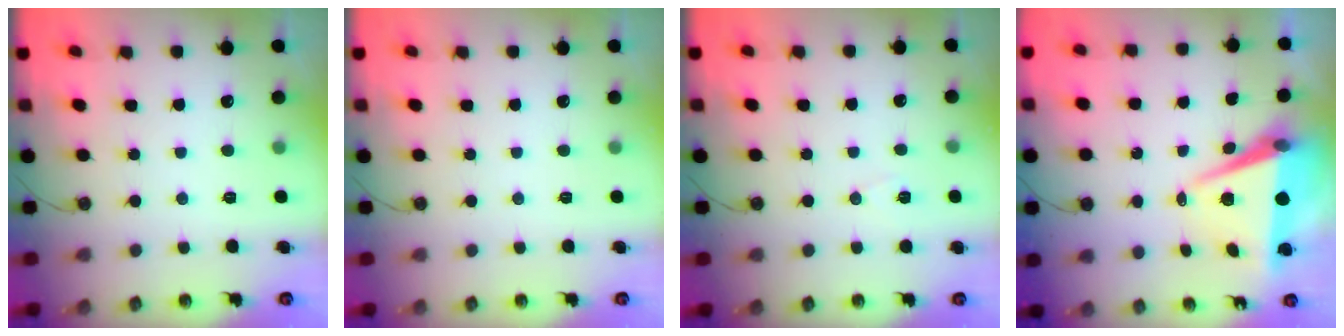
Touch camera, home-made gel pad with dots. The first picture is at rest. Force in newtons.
{"total": 0.0}
{"total": 5.6, "press": 4.0, "slide": 3.9}
{"total": 7.9, "press": 6.5, "slide": 4.4}